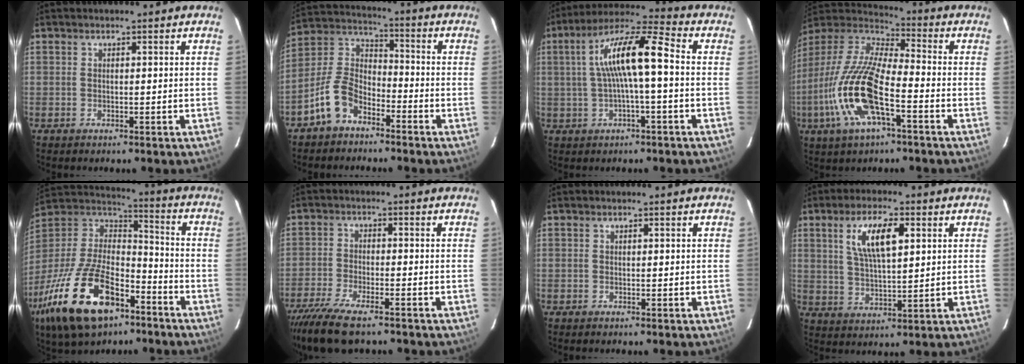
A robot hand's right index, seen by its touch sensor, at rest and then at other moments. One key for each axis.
{"total": 9.6, "fx": -6.1, "fy": 5.4, "fz": 5.1, "tx": -0.117, "ty": 0.026, "tz": -0.121}
{"total": 12.1, "fx": 0.4, "fy": 2.0, "fz": 11.9, "tx": -0.219, "ty": 0.026, "tz": 0.005}
{"total": 19.0, "fx": -7.0, "fy": 5.9, "fz": 16.7, "tx": -0.347, "ty": -0.021, "tz": -0.145}
{"total": 27.7, "fx": -15.2, "fy": 13.5, "fz": 18.8, "tx": -0.400, "ty": -0.026, "tz": -0.260}
{"total": 10.9, "fx": -8.6, "fy": 2.6, "fz": 6.2, "tx": -0.152, "ty": -0.036, "tz": -0.160}
{"total": 0.0}
{"total": 9.3, "fx": 3.5, "fy": 3.1, "fz": 8.1, "tx": -0.152, "ty": 0.008, "tz": 0.067}